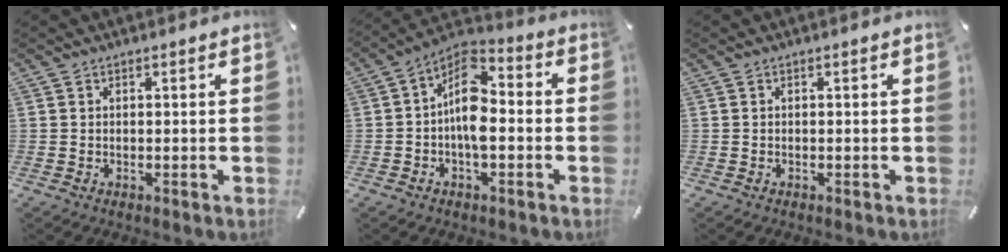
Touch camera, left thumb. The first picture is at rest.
{"total": 9.8, "force": [-1.7, 5.4, 8.0], "torque": [-0.162, -0.003, -0.029]}
{"total": 0.0}